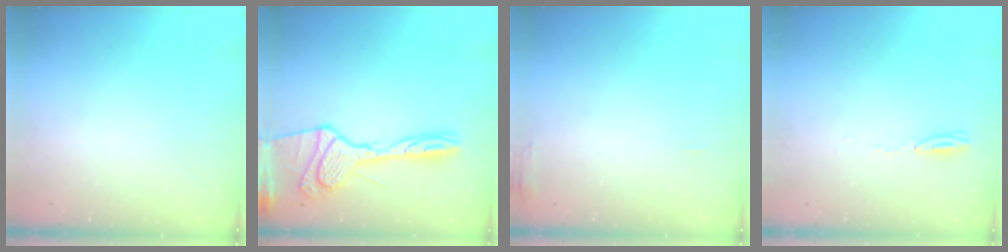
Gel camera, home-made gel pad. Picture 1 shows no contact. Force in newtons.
{"total": 18.3, "press": 18.2, "slide": 1.9}
{"total": 4.1, "press": 3.9, "slide": 1.1}
{"total": 3.6, "press": 3.5, "slide": 0.8}